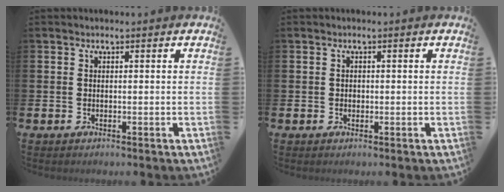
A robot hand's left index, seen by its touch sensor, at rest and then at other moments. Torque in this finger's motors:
{"motor_torque": [0.02, 0.00, 0.00, 0.03]}